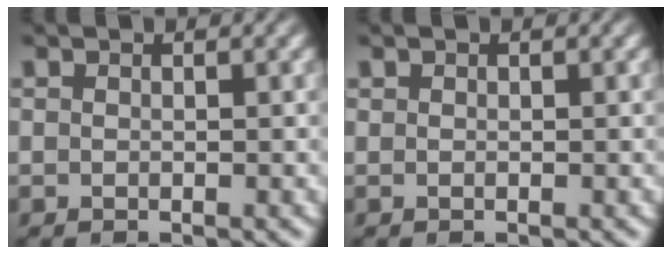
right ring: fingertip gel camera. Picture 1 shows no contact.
{"total": 0.0}